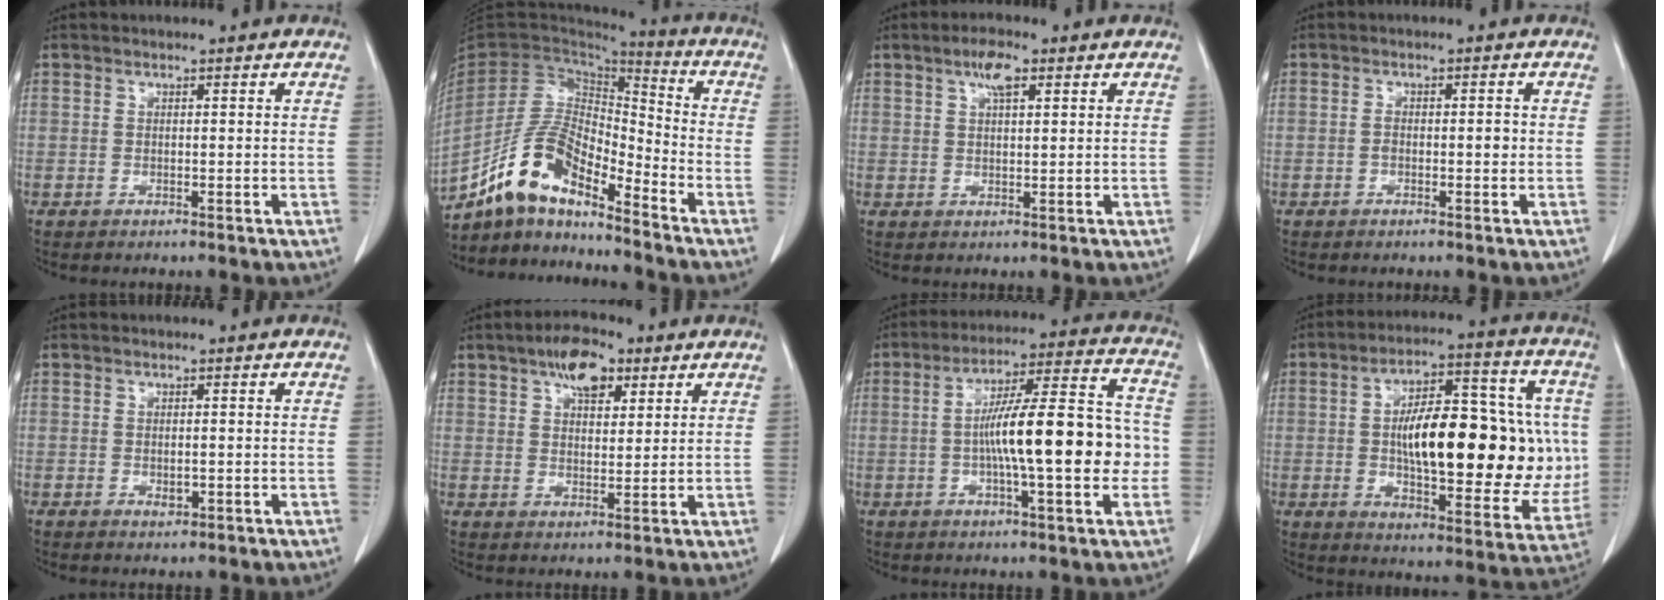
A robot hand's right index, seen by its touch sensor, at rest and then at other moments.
{"total": 12.7, "force": [-10.3, 3.2, 6.7], "torque": [-0.139, 0.019, -0.194]}
{"total": 3.8, "force": [2.0, 1.0, 3.1], "torque": [-0.064, 0.007, 0.037]}
{"total": 1.8, "force": [-0.2, 0.8, 1.6], "torque": [-0.023, 0.005, 0.001]}
{"total": 1.1, "force": [-0.1, 0.6, 1.0], "torque": [-0.018, -0.001, 0.004]}
{"total": 7.1, "force": [4.0, 3.2, 4.9], "torque": [-0.086, 0.012, 0.067]}
{"total": 17.0, "force": [-1.7, 2.4, 16.8], "torque": [-0.266, 0.023, -0.027]}
{"total": 23.7, "force": [0.7, 8.8, 22.0], "torque": [-0.324, 0.023, 0.019]}